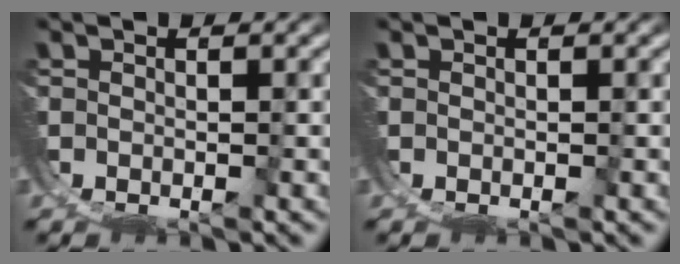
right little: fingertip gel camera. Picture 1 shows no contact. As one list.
[{"total": 0.0}]